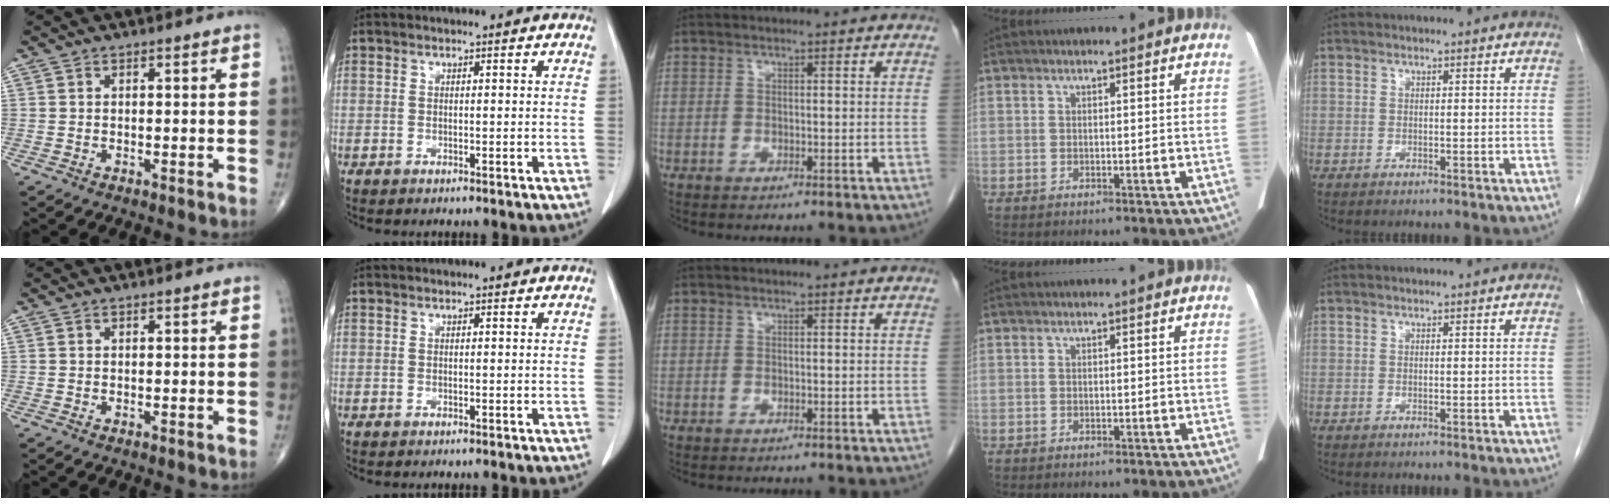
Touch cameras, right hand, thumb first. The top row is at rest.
{}